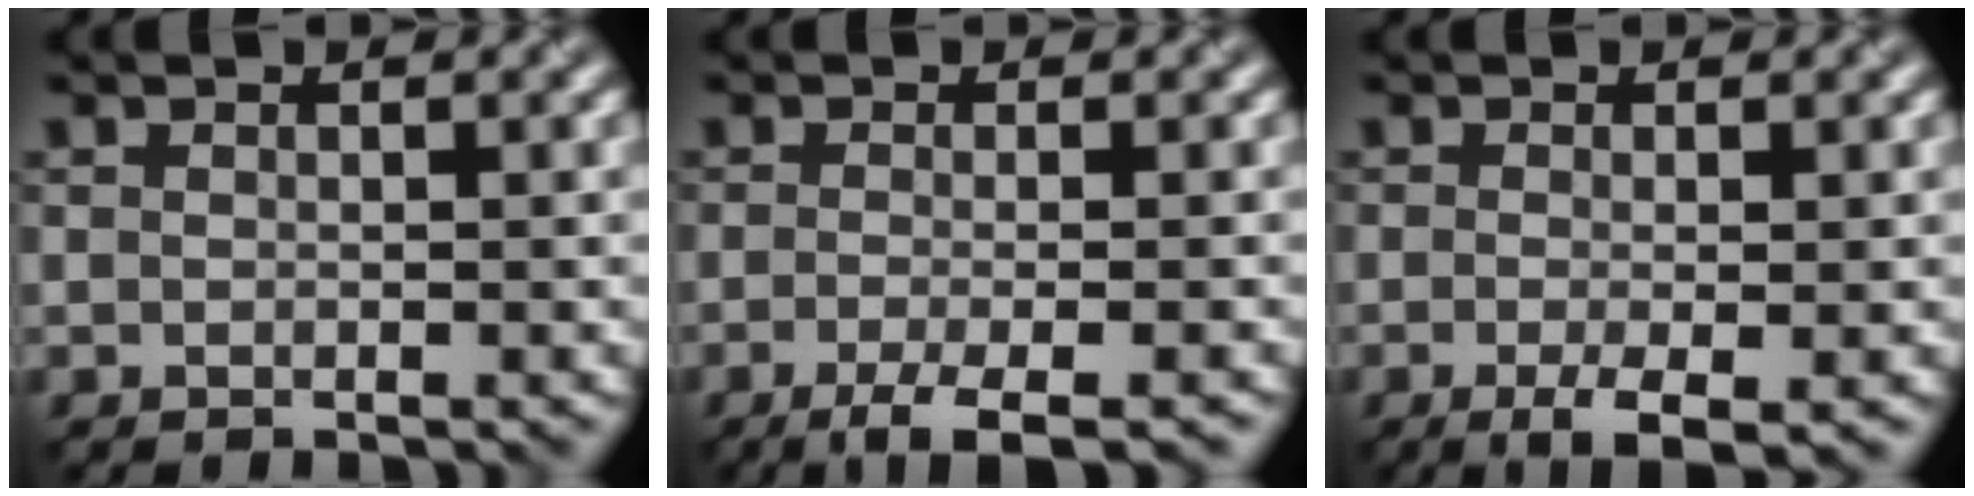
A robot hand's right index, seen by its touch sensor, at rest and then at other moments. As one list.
[{"total": 3.6, "force": [-2.1, 0.8, 2.8], "torque": [-0.044, -0.006, -0.044]}, {"total": 2.8, "force": [-1.1, 0.6, 2.5], "torque": [-0.049, -0.011, -0.019]}]